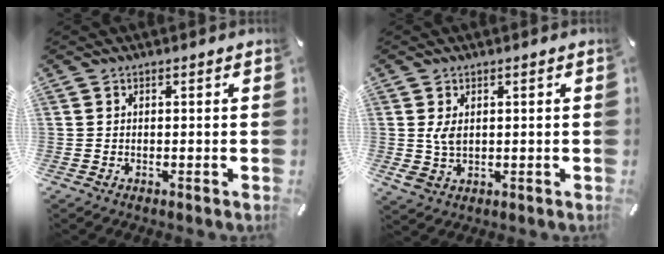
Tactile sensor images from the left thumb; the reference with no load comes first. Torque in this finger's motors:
{"motor_torque": [0.62, 0.53, 0.60, -0.07, 0.04]}